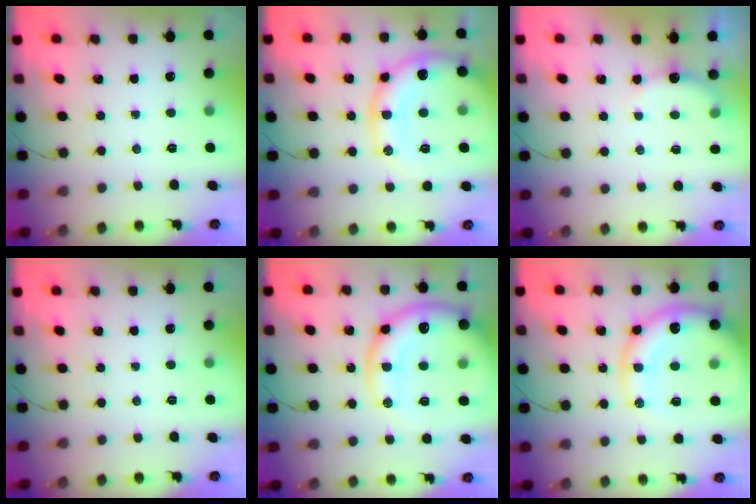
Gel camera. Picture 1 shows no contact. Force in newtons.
{"total": 17.4, "press": 17.3, "slide": 1.5}
{"total": 3.8, "press": 3.7, "slide": 0.8}
{"total": 0.0}
{"total": 20.5, "press": 20.0, "slide": 4.4}
{"total": 18.5, "press": 18.0, "slide": 4.6}